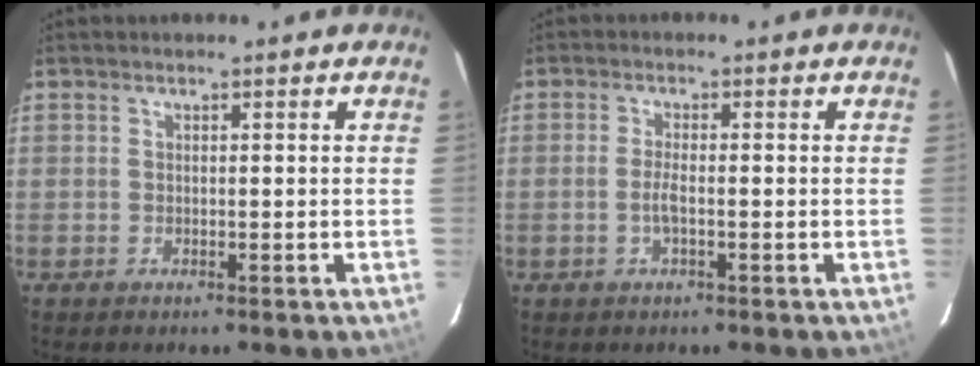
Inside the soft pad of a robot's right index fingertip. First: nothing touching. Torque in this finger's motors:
{"motor_torque": [-0.15, -0.08, -0.02, 0.01]}